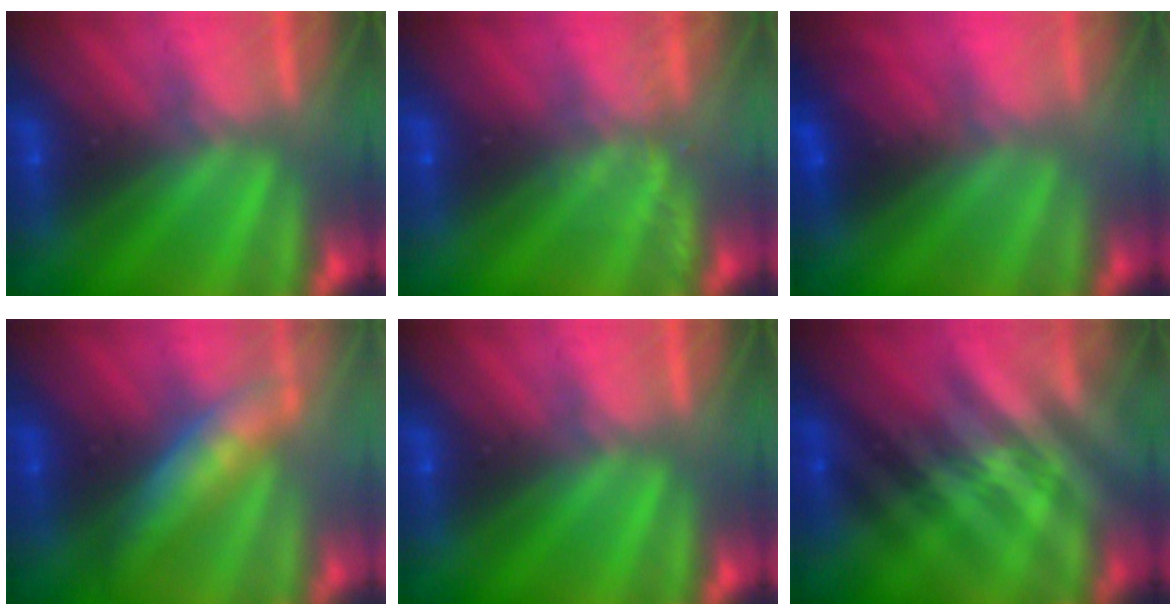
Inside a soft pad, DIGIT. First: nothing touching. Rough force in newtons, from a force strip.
{"total": 2.2}
{"total": 2.9}
{"total": 4.4}
{"total": 0.0}
{"total": 2.4}